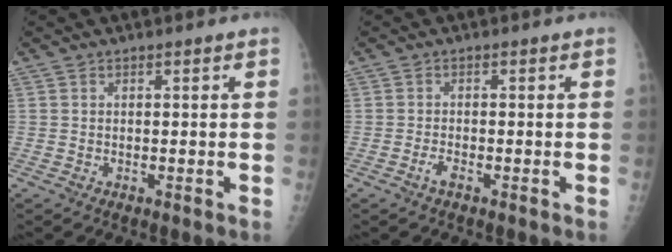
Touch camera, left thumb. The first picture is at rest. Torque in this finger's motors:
{"motor_torque": [-0.25, 0.23, 0.02, 0.01, 0.00]}